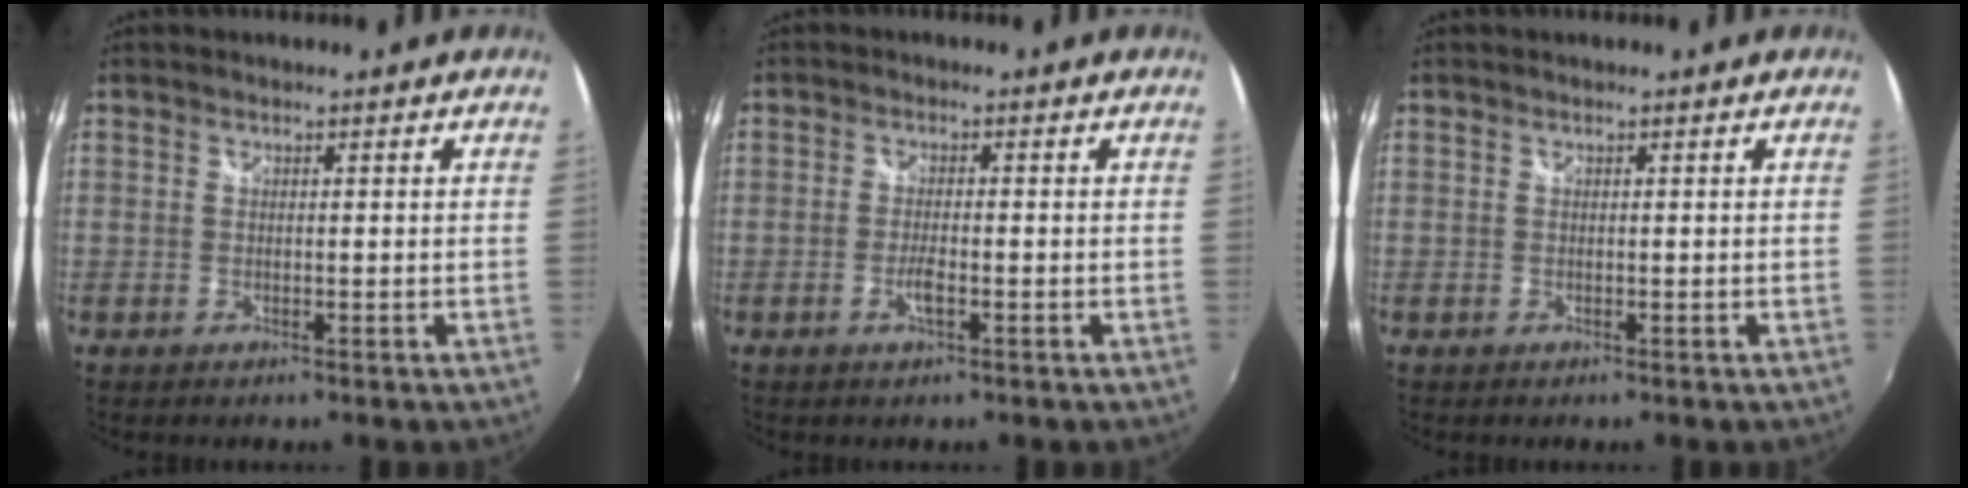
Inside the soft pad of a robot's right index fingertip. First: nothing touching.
{"total": 2.7, "force": [-1.1, 0.7, 2.4], "torque": [-0.051, -0.003, -0.022]}
{"total": 0.0}